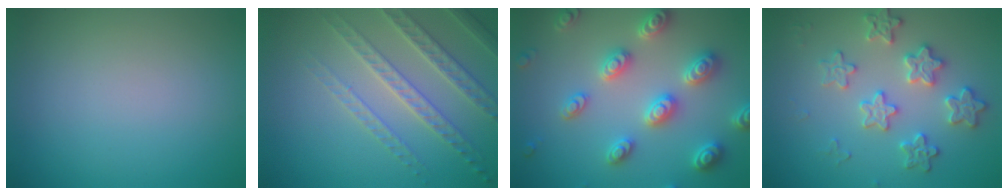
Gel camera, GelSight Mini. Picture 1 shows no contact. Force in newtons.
{"total": 3.8, "press": 3.6, "slide": 1.0}
{"total": 5.2, "press": 5.1, "slide": 1.1}
{"total": 3.6, "press": 3.5, "slide": 0.5}